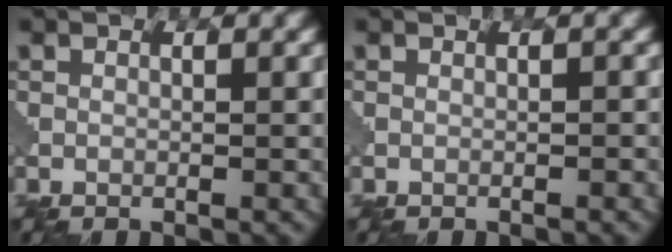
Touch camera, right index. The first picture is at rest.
{"total": 0.8, "force": [0.1, 0.5, 0.6], "torque": [0.011, 0.004, -0.013]}